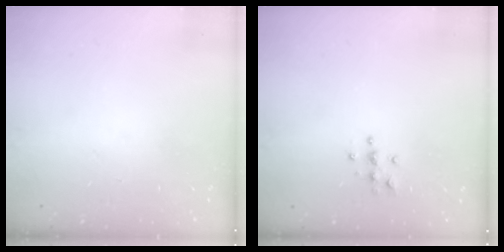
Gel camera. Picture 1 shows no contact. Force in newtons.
{"total": 4.0, "press": 4.0, "slide": 0.4}